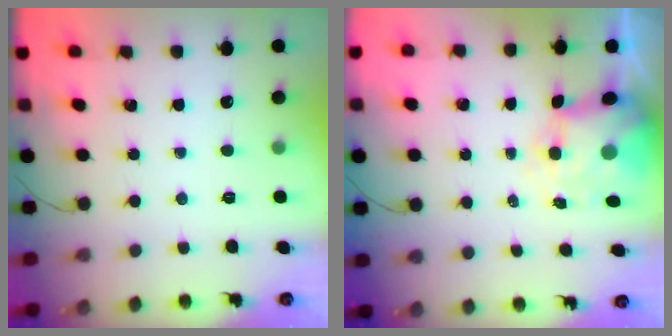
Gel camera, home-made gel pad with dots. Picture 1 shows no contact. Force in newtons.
{"total": 7.6, "press": 7.3, "slide": 2.2}